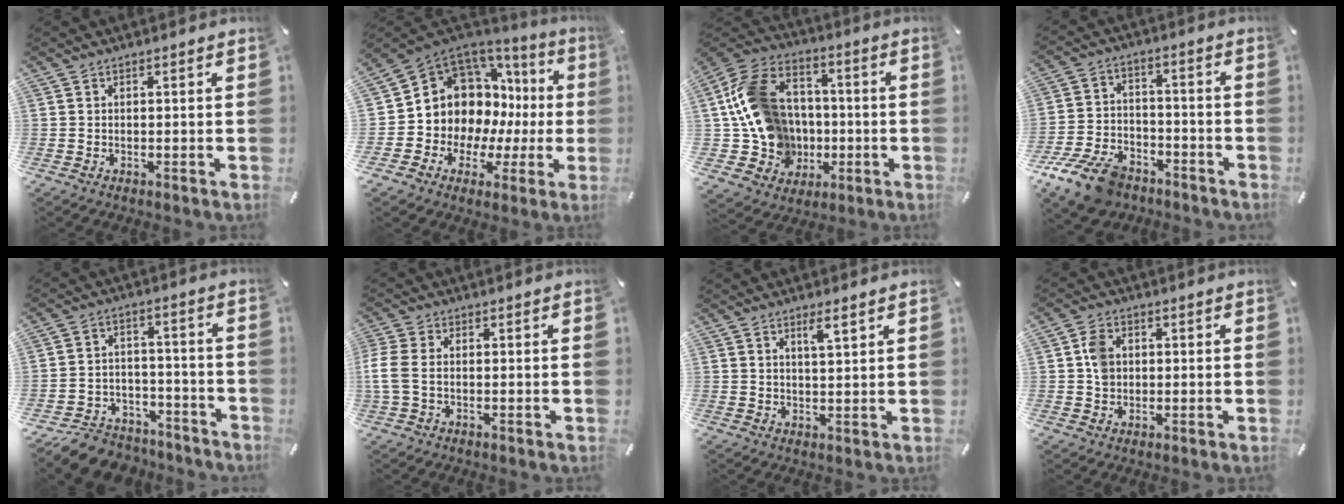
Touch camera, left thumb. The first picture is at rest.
{"total": 12.3, "force": [3.7, 10.5, 5.2], "torque": [-0.097, -0.056, 0.085]}
{"total": 18.1, "force": [-0.1, 16.0, 8.4], "torque": [-0.159, 0.009, 0.013]}
{"total": 12.4, "force": [-8.3, 7.2, 5.8], "torque": [-0.109, 0.057, -0.151]}
{"total": 8.9, "force": [-7.1, 5.0, 2.2], "torque": [-0.026, 0.050, -0.128]}
{"total": 5.0, "force": [-0.5, 2.9, 4.1], "torque": [-0.097, -0.002, -0.012]}
{"total": 3.6, "force": [2.4, 0.4, 2.6], "torque": [-0.056, -0.002, 0.041]}
{"total": 4.7, "force": [0.5, 3.9, 2.6], "torque": [-0.037, 0.004, 0.005]}